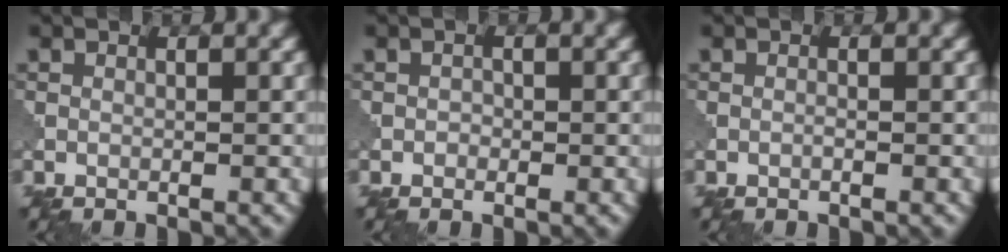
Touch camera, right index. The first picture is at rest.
{"total": 0.6, "force": [-0.1, 0.6, 0.2], "torque": [-0.001, -0.004, -0.005]}
{"total": 0.0}